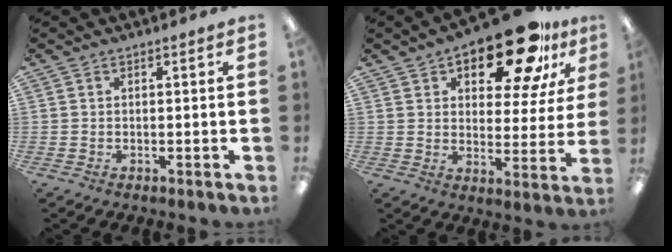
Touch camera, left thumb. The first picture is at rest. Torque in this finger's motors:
{"motor_torque": [0.18, 0.77, 1.37, -1.41, 0.06]}